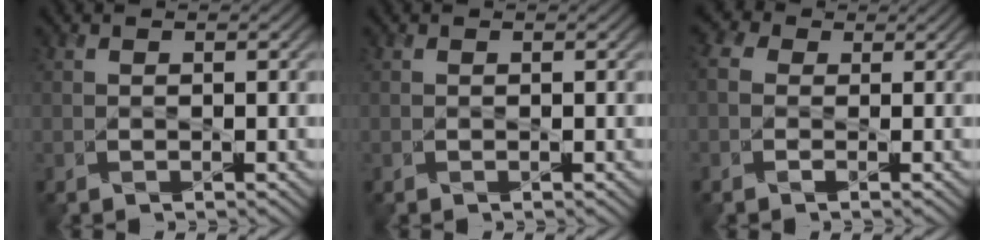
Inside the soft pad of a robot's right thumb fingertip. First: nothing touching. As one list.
[{"total": 0.0}, {"total": 3.1, "force": [-0.1, 2.4, 2.0], "torque": [-0.052, 0.003, -0.013]}]